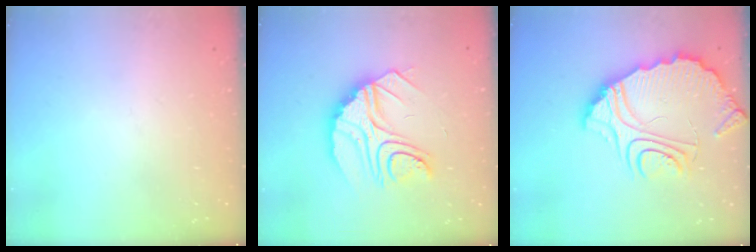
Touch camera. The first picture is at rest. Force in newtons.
{"total": 14.2, "press": 14.1, "slide": 1.2}
{"total": 12.5, "press": 12.5, "slide": 1.2}